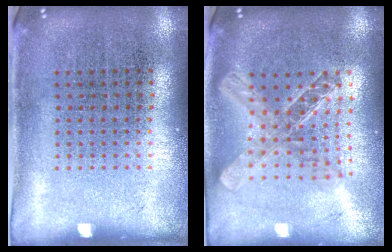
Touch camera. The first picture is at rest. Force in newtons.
{"total": 2.0, "press": 1.7, "slide": 1.1}